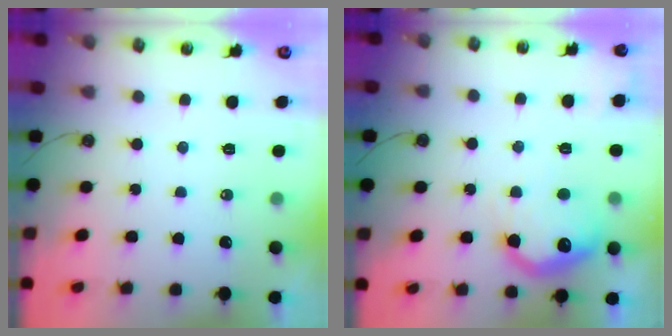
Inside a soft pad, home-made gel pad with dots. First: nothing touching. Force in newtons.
{"total": 14.6, "press": 14.6, "slide": 0.8}